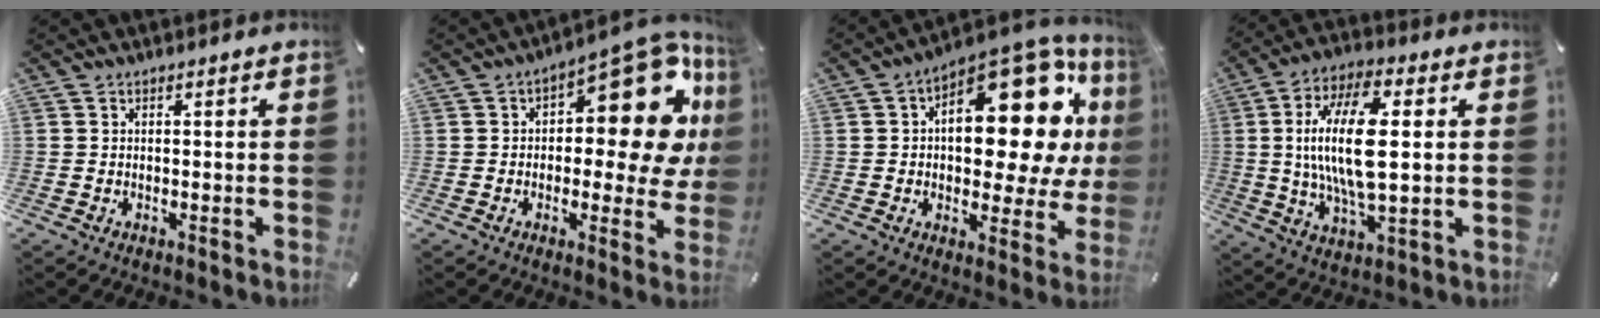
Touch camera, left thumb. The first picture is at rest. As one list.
[{"total": 18.0, "force": [5.8, 9.1, 14.4], "torque": [-0.163, -0.055, 0.089]}, {"total": 22.7, "force": [7.3, 11.0, 18.5], "torque": [-0.237, -0.067, 0.120]}, {"total": 18.5, "force": [2.2, 7.7, 16.8], "torque": [-0.350, -0.007, 0.028]}]